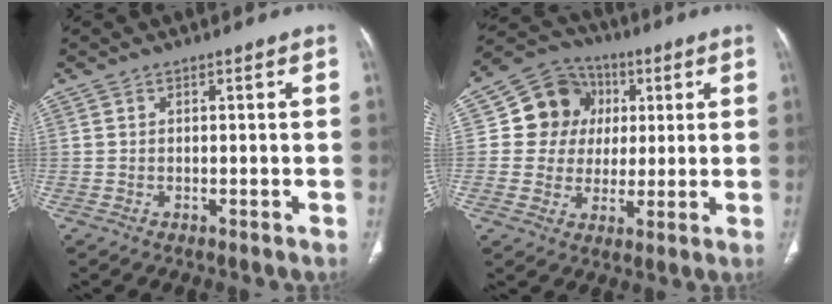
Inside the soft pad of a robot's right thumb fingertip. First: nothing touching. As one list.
[{"total": 12.2, "force": [2.5, 11.2, 4.1], "torque": [-0.027, 0.007, 0.039]}]